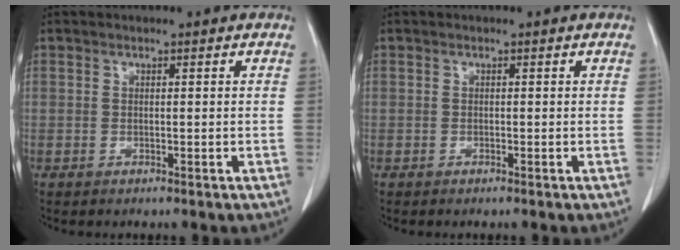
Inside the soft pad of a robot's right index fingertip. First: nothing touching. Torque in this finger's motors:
{"motor_torque": [-0.02, -0.01, 0.00, 0.02]}